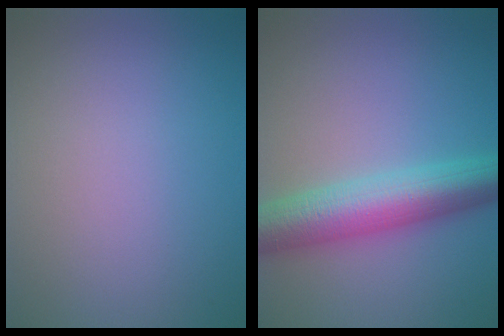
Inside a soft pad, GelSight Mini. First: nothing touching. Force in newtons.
{"total": 7.4, "press": 7.4, "slide": 0.0}